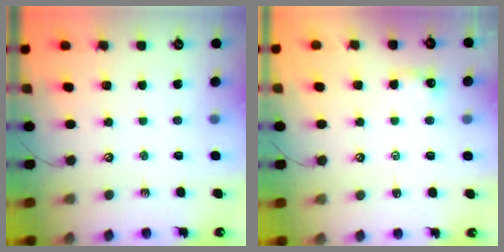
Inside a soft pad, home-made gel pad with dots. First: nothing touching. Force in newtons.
{"total": 1.9, "press": 1.8, "slide": 0.5}